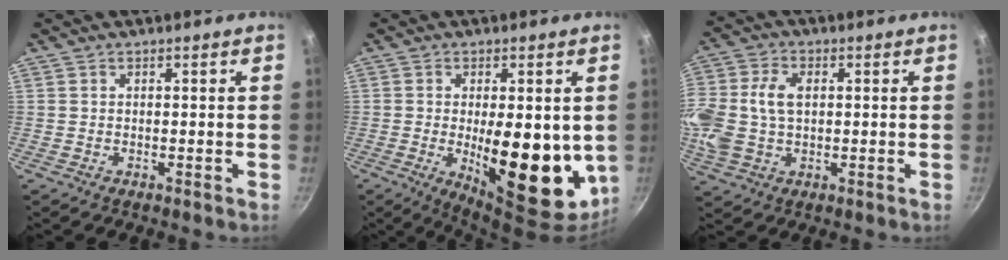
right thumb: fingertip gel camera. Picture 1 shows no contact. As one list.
[{"total": 17.2, "force": [-1.2, 7.1, 15.6], "torque": [-0.199, -0.024, -0.004]}, {"total": 14.9, "force": [1.3, 10.5, 10.5], "torque": [-0.244, 0.023, 0.022]}]